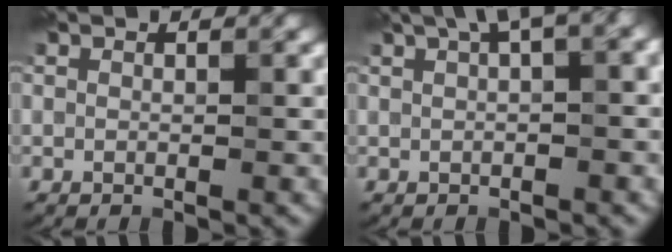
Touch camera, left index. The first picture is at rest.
{"total": 3.8, "force": [1.8, 0.7, 3.3], "torque": [-0.046, 0.016, 0.030]}